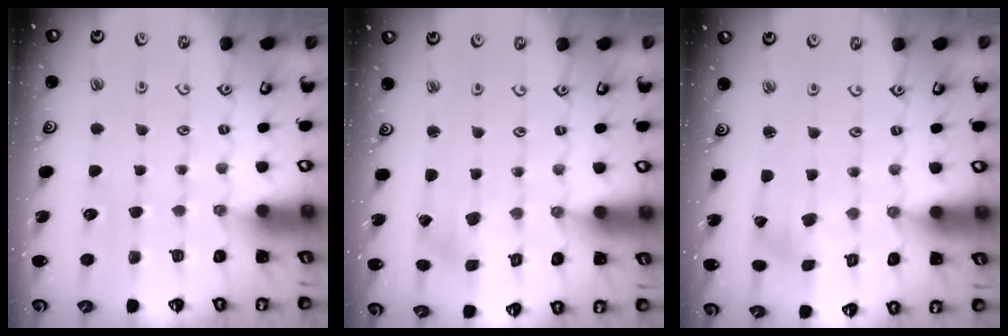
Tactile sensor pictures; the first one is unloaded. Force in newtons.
{"total": 0.8, "press": 0.7, "slide": 0.3}
{"total": 1.5, "press": 1.5, "slide": 0.2}